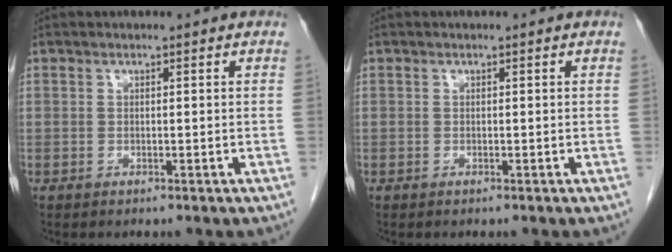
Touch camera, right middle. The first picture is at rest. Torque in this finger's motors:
{"motor_torque": [0.01, -0.27, -0.03, 0.01]}